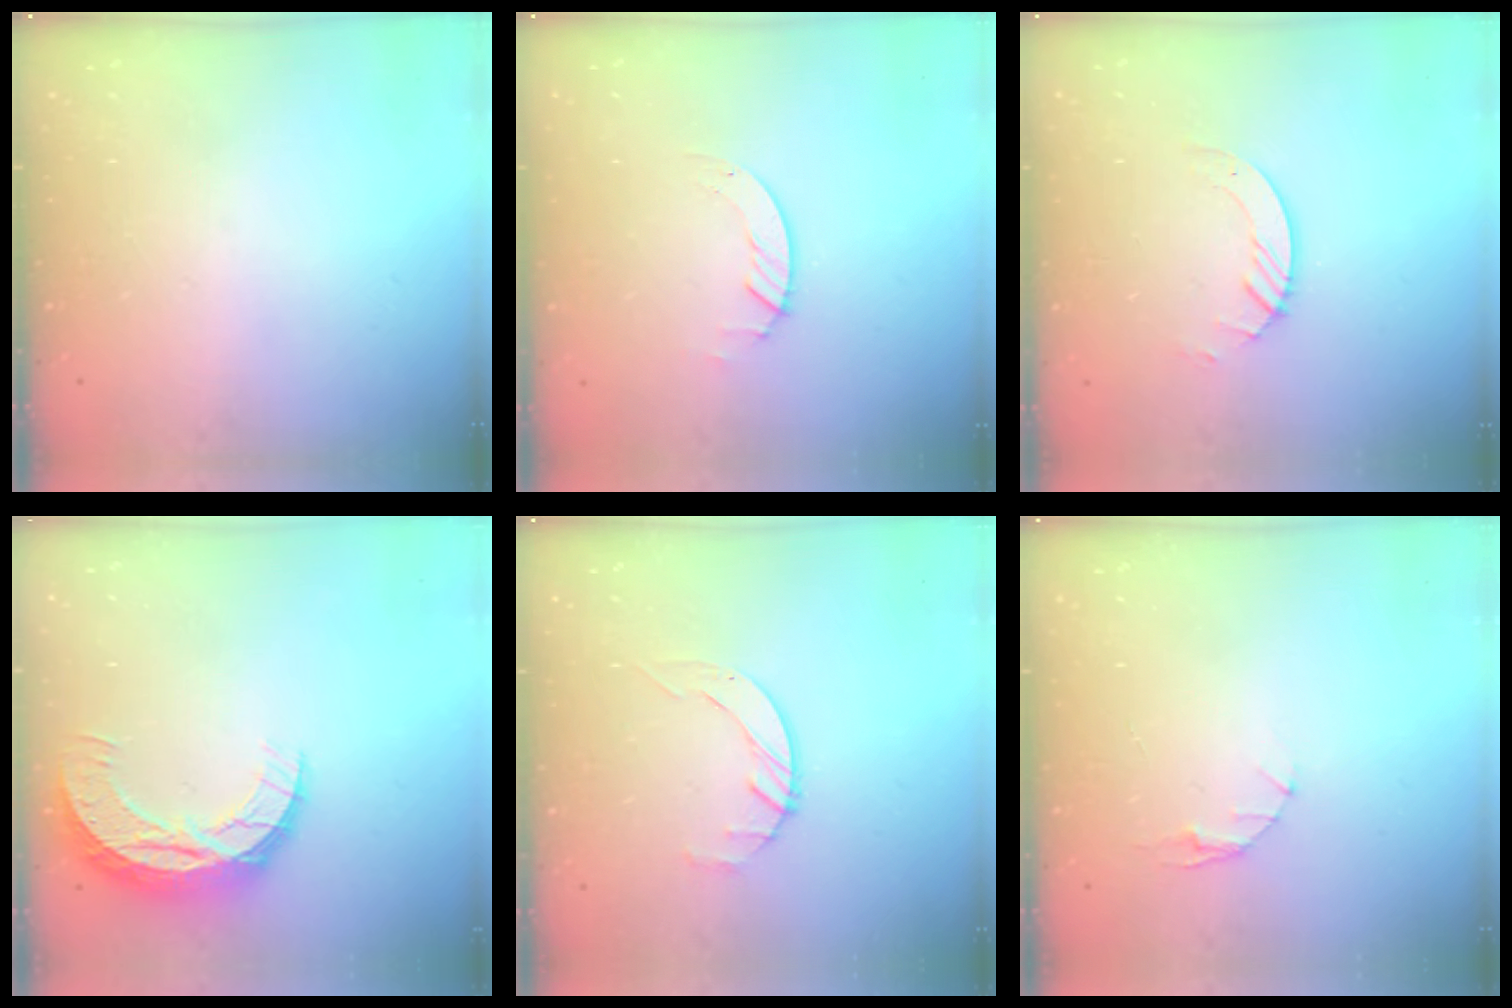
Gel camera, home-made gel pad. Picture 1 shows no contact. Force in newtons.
{"total": 1.3, "press": 1.3, "slide": 0.2}
{"total": 3.2, "press": 3.2, "slide": 0.3}
{"total": 10.4, "press": 10.4, "slide": 0.6}
{"total": 2.1, "press": 2.0, "slide": 0.3}
{"total": 3.1, "press": 3.1, "slide": 0.4}